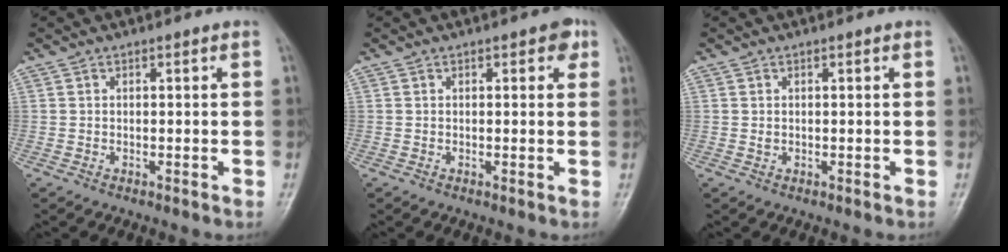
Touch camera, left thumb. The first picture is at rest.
{"total": 2.5, "force": [1.2, 1.3, 1.7], "torque": [-0.005, 0.001, 0.008]}
{"total": 0.7, "force": [0.3, 0.5, 0.4], "torque": [-0.002, -0.001, 0.004]}